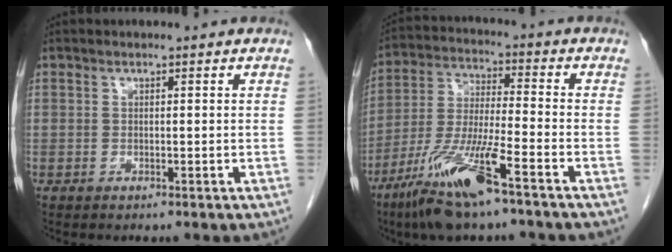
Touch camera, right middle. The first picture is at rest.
{"total": 12.8, "force": [-8.0, 0.9, 10.0], "torque": [-0.210, -0.028, -0.152]}